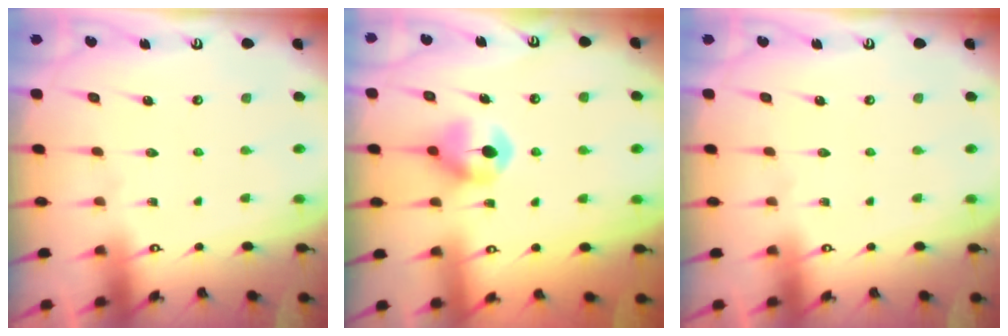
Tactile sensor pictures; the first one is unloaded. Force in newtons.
{"total": 7.4, "press": 7.4, "slide": 0.4}
{"total": 0.0}